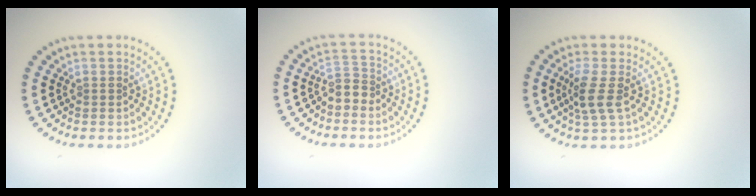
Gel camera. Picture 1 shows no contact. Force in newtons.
{"total": 1.9, "press": 1.6, "slide": 1.1}
{"total": 2.6, "press": 2.1, "slide": 1.6}